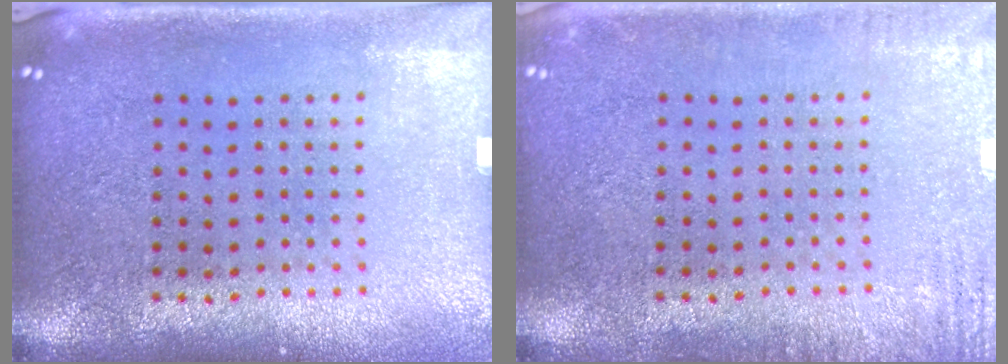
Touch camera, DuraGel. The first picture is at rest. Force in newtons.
{"total": 2.3, "press": 2.2, "slide": 0.4}